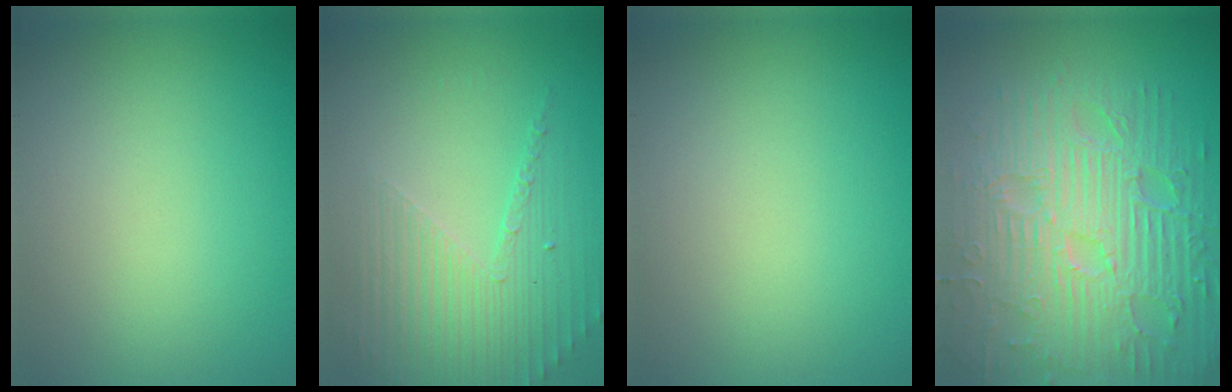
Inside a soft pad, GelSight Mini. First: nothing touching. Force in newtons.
{"total": 5.2, "press": 3.2, "slide": 4.1}
{"total": 0.0}
{"total": 11.3, "press": 7.4, "slide": 8.6}